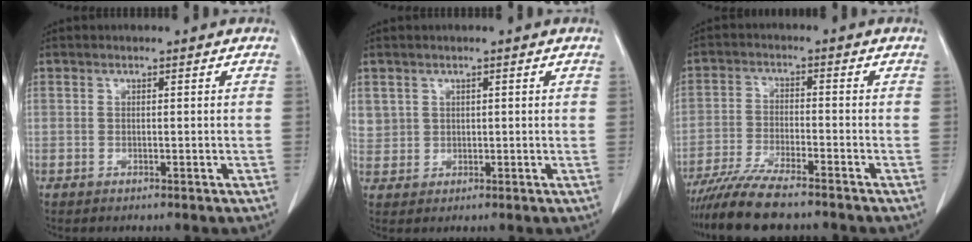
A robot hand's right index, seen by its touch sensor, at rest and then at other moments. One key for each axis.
{"total": 3.2, "fx": 1.2, "fy": 3.0, "fz": 0.3, "tx": 0.004, "ty": 0.008, "tz": 0.030}
{"total": 9.4, "fx": -8.0, "fy": 1.0, "fz": 4.8, "tx": -0.080, "ty": -0.027, "tz": -0.137}